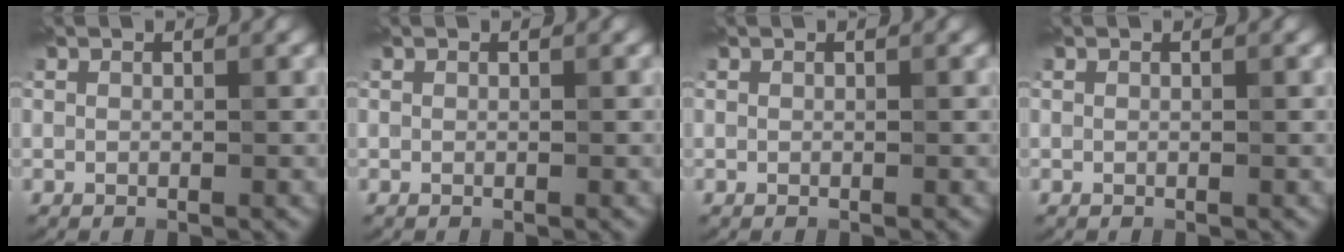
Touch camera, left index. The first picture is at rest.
{"total": 0.0}
{"total": 0.0}
{"total": 0.0}